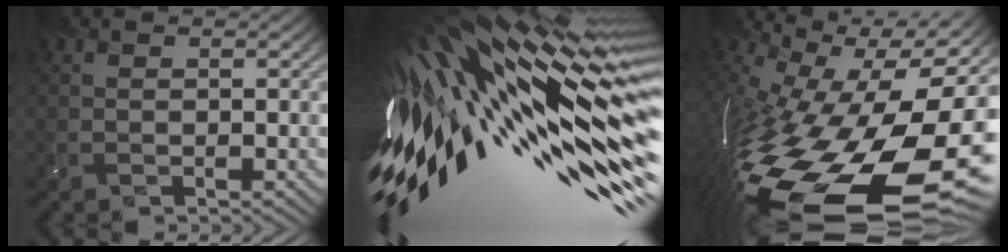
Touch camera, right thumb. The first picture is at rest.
{"total": 20.0, "force": [-2.4, 6.5, 18.8], "torque": [-0.355, -0.041, -0.060]}
{"total": 20.3, "force": [-7.8, 9.7, 16.1], "torque": [-0.299, -0.056, -0.116]}